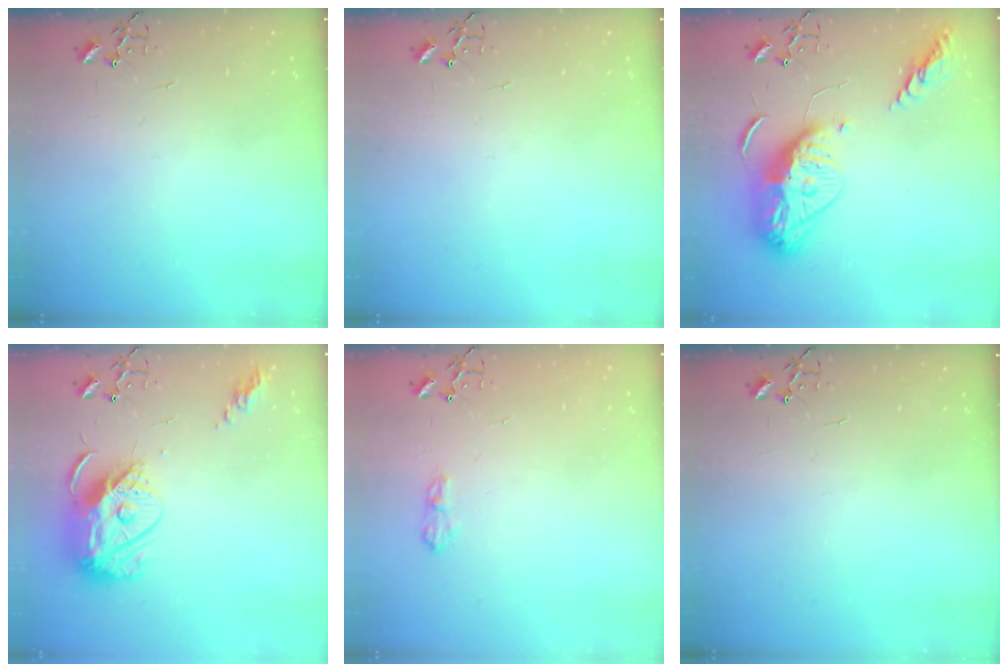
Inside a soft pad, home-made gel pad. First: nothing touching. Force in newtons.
{"total": 0.0}
{"total": 16.9, "press": 16.8, "slide": 1.6}
{"total": 15.1, "press": 15.0, "slide": 1.1}
{"total": 7.1, "press": 7.0, "slide": 0.9}
{"total": 0.0}